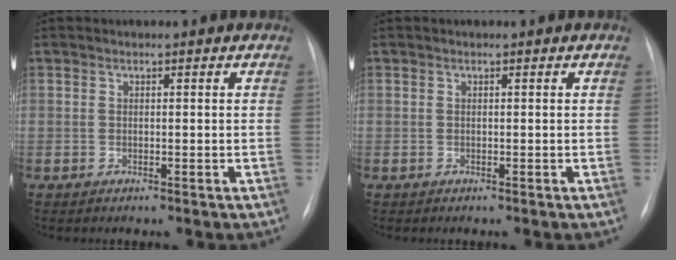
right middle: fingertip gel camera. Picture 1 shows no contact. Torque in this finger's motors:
{"motor_torque": [0.23, -0.17, 0.05, 0.00]}